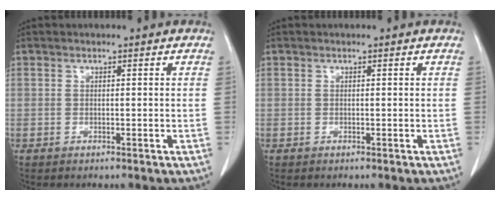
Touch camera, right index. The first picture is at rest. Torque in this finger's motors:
{"motor_torque": [0.00, 0.00, 0.08, -0.01]}